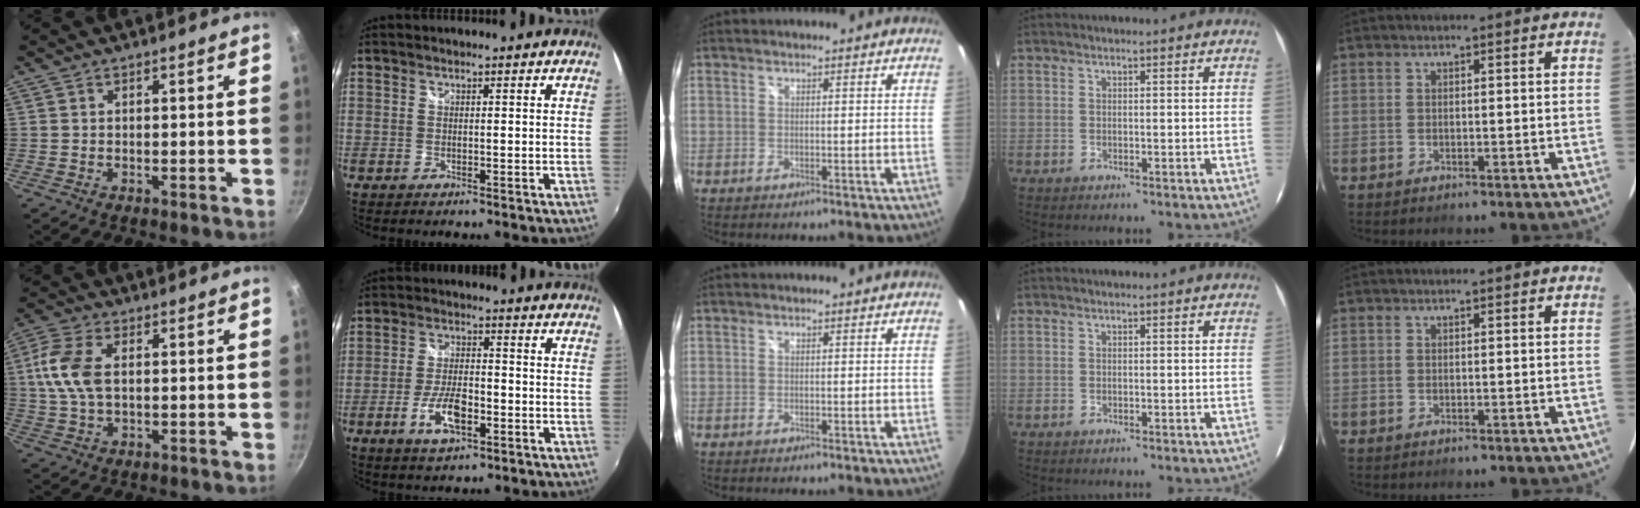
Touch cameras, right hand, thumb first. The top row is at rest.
{"thumb": {"total": 9.7, "force": [1.2, 5.6, 7.8], "torque": [-0.163, 0.014, 0.016]}, "index": {"total": 8.2, "force": [-3.4, 3.4, 6.6], "torque": [-0.138, -0.003, -0.060]}}